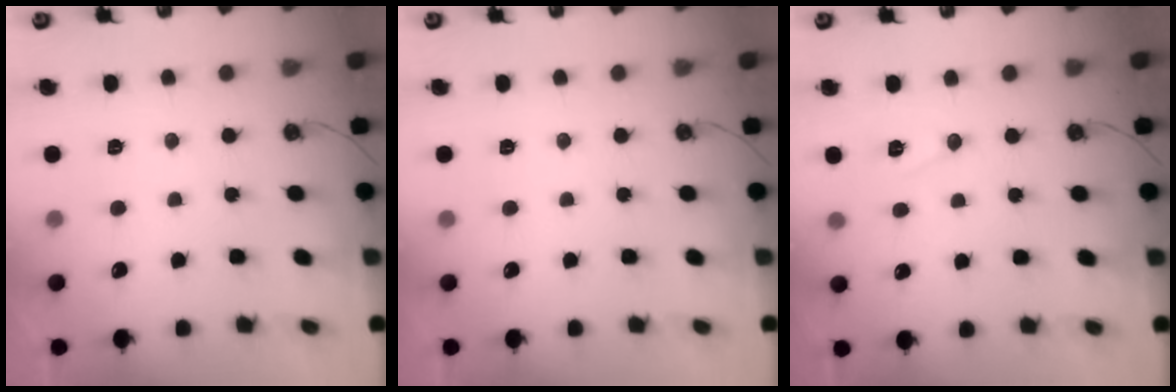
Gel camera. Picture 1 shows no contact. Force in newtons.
{"total": 0.0}
{"total": 7.4, "press": 6.0, "slide": 4.5}